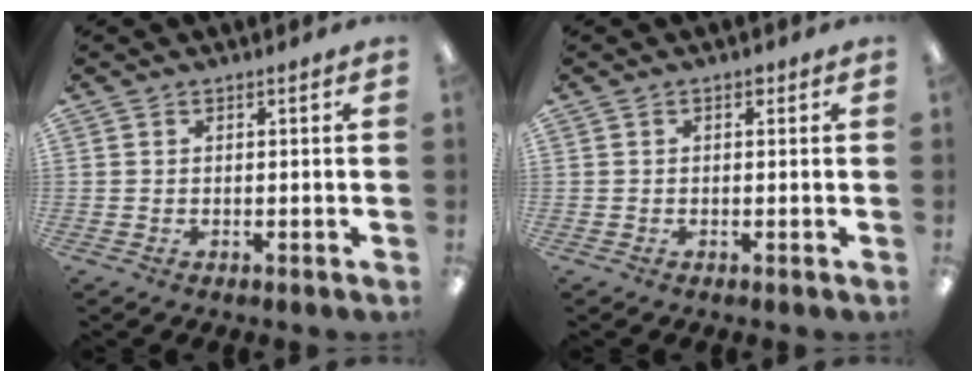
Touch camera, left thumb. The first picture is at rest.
{"total": 0.8, "force": [0.5, 0.5, 0.4], "torque": [-0.008, 0.003, 0.009]}